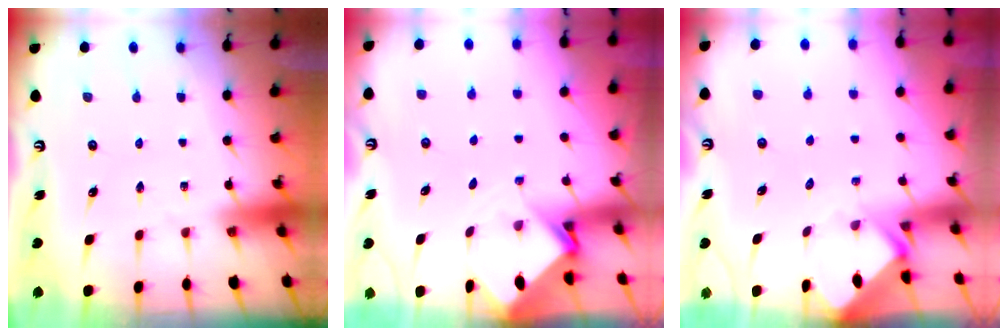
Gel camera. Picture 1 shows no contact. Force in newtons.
{"total": 3.5, "press": 3.4, "slide": 0.3}
{"total": 2.6, "press": 2.6, "slide": 0.1}